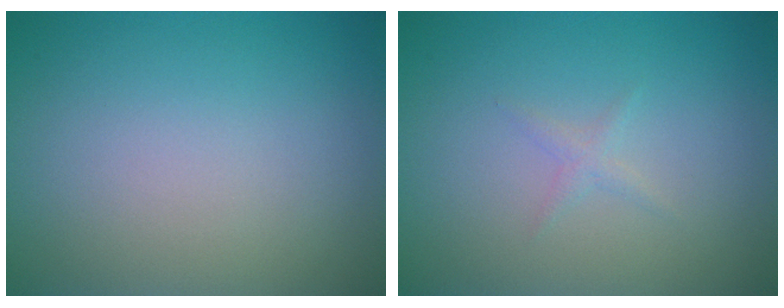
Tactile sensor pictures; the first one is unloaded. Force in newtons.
{"total": 0.7, "press": 0.7, "slide": 0.0}